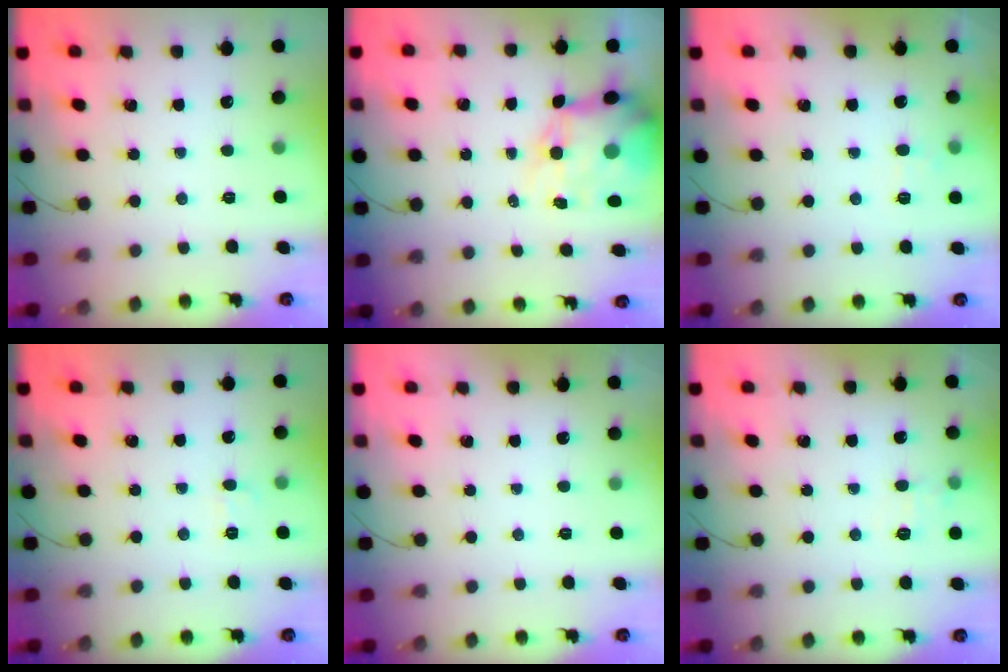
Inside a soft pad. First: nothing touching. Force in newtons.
{"total": 12.1, "press": 11.6, "slide": 3.5}
{"total": 3.9, "press": 3.4, "slide": 1.9}
{"total": 4.5, "press": 4.2, "slide": 1.5}
{"total": 1.9, "press": 1.9, "slide": 0.3}
{"total": 7.8, "press": 7.6, "slide": 1.7}